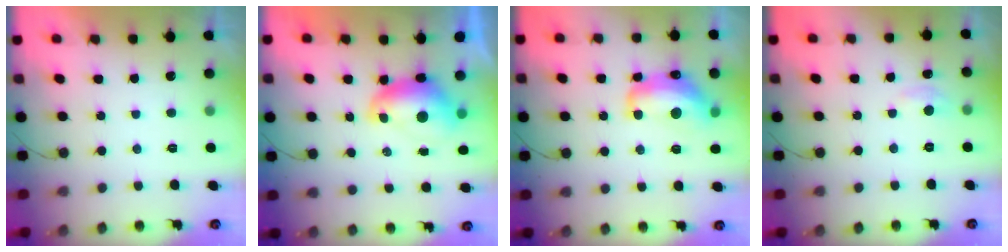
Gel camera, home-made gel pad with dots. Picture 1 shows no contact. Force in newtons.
{"total": 8.9, "press": 8.9, "slide": 1.0}
{"total": 13.8, "press": 13.8, "slide": 1.0}
{"total": 3.7, "press": 3.7, "slide": 0.5}